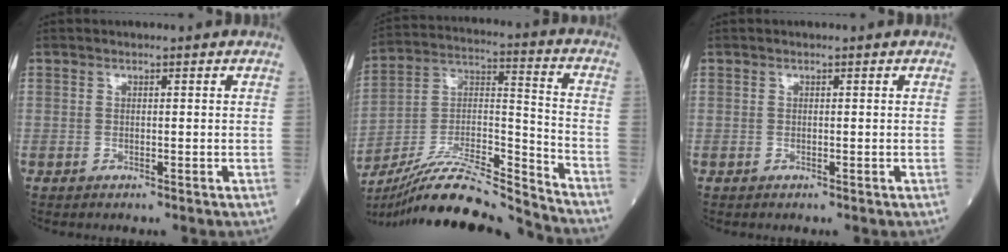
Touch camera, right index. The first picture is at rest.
{"total": 18.4, "force": [-17.2, -0.3, 6.6], "torque": [-0.130, 0.023, -0.304]}
{"total": 0.0}